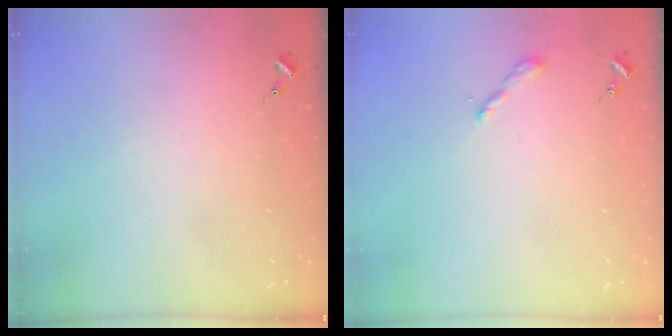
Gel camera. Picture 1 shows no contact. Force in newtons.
{"total": 2.2, "press": 2.2, "slide": 0.2}